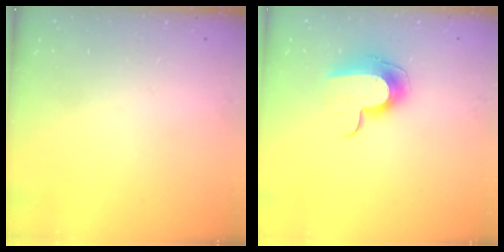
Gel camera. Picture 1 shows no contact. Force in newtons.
{"total": 10.2, "press": 10.2, "slide": 0.2}